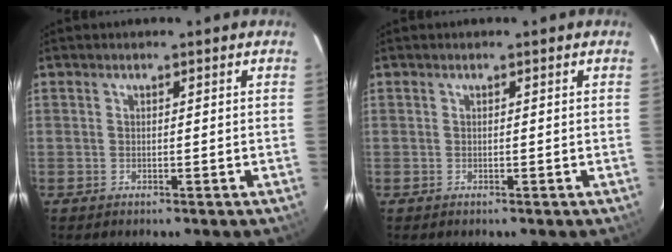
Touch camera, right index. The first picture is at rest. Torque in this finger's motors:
{"motor_torque": [0.00, 0.00, 0.00, 0.01]}